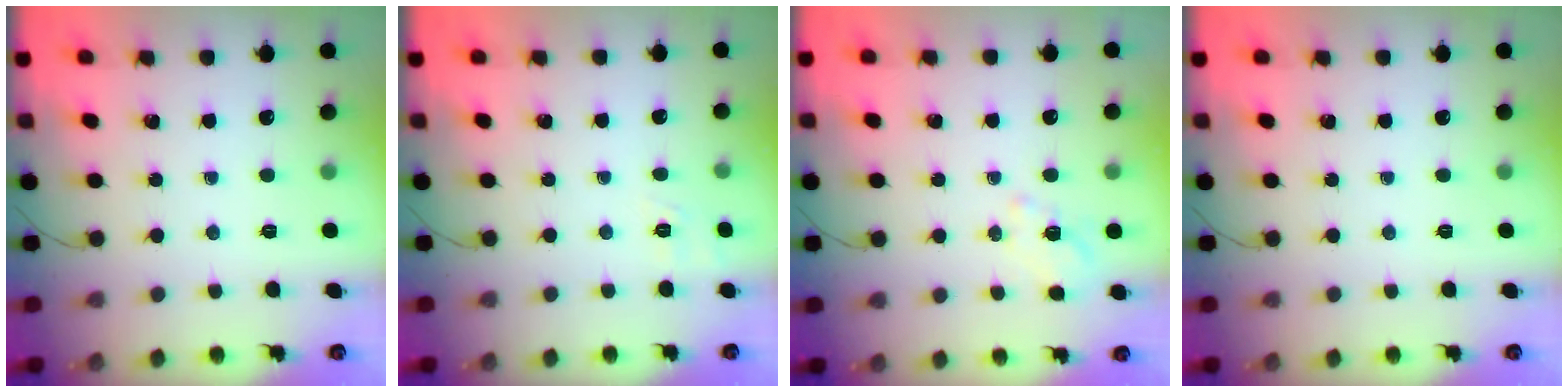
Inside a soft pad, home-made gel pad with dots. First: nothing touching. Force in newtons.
{"total": 1.8, "press": 0.2, "slide": 1.8}
{"total": 2.4, "press": 1.9, "slide": 1.5}
{"total": 0.0}